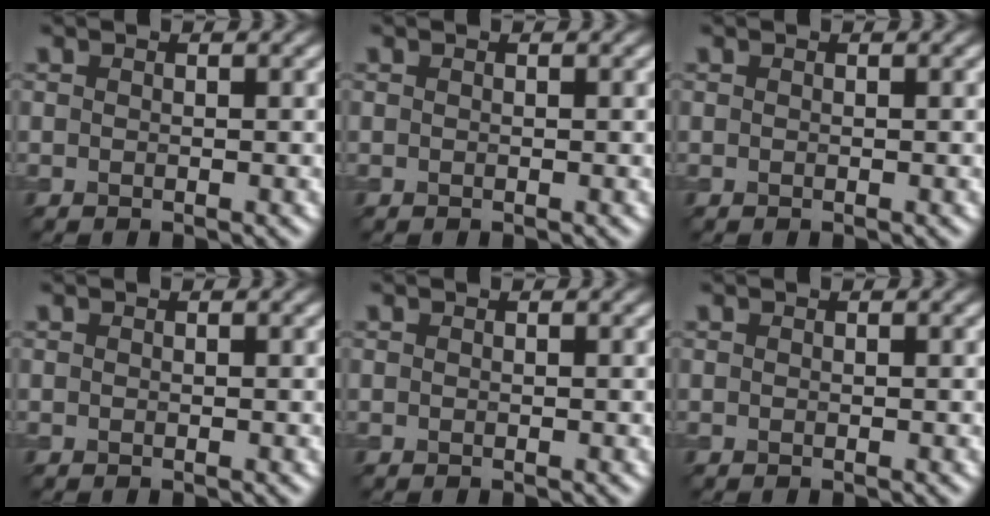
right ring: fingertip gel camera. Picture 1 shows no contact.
{"total": 0.0}
{"total": 0.0}
{"total": 0.0}
{"total": 0.0}
{"total": 0.0}